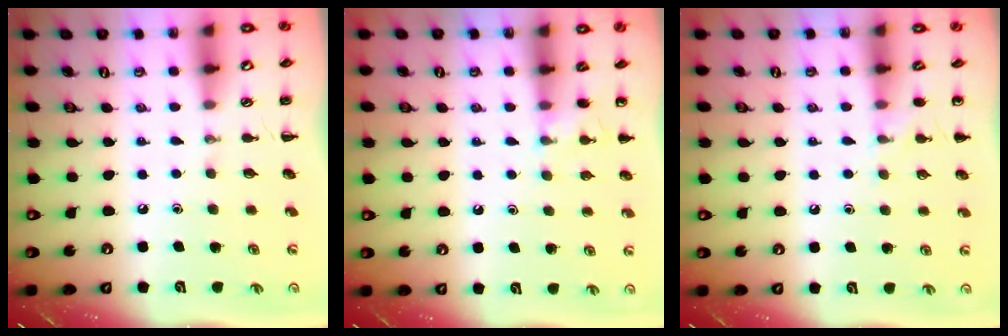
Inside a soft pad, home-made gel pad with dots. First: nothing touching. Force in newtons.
{"total": 5.5, "press": 5.1, "slide": 2.0}
{"total": 6.5, "press": 6.1, "slide": 2.2}